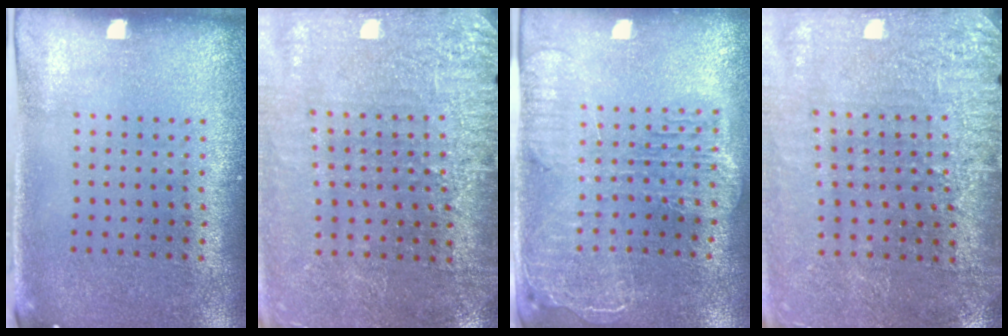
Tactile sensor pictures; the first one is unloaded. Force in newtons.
{"total": 3.0, "press": 3.0, "slide": 0.2}
{"total": 2.5, "press": 2.2, "slide": 1.2}
{"total": 3.0, "press": 3.0, "slide": 0.3}